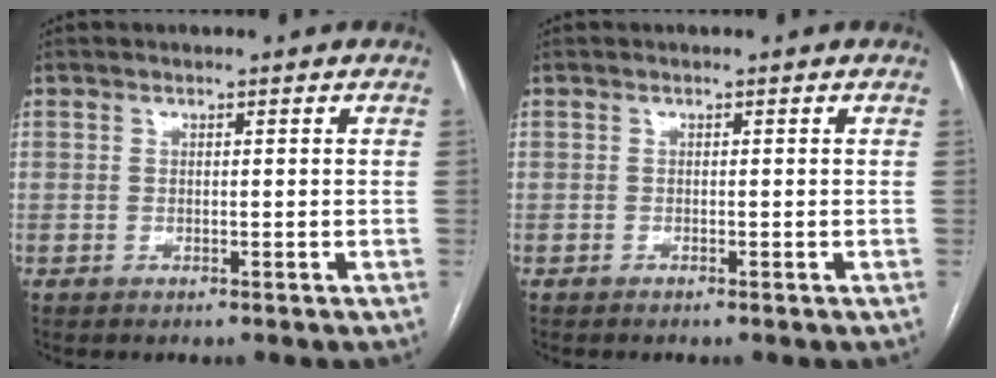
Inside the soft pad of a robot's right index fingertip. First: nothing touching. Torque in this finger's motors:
{"motor_torque": [-0.08, -0.13, 0.00, 0.00]}